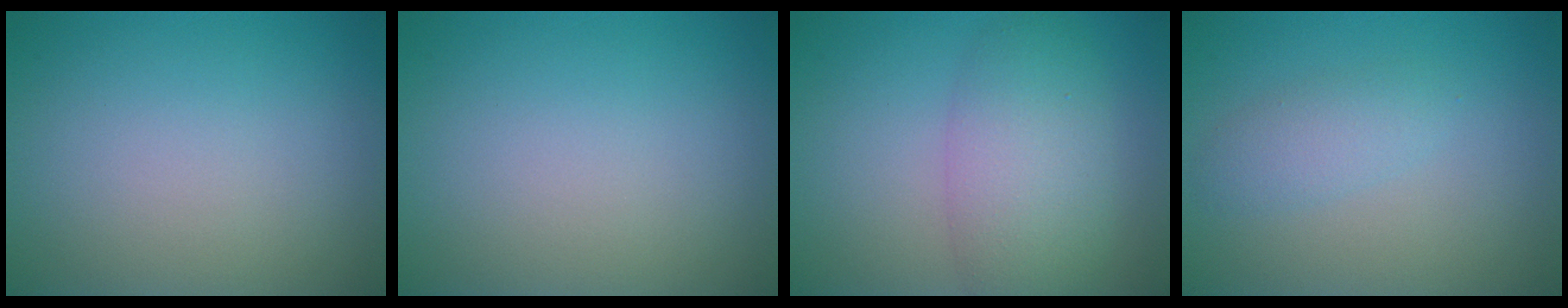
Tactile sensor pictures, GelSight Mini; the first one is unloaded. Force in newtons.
{"total": 0.0}
{"total": 5.5, "press": 5.5, "slide": 0.4}
{"total": 2.0, "press": 2.0, "slide": 0.1}